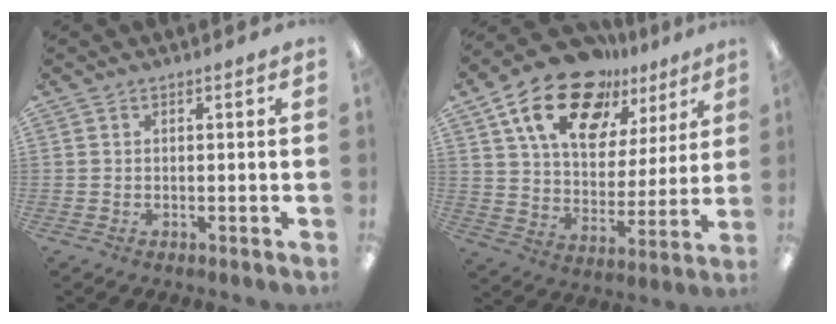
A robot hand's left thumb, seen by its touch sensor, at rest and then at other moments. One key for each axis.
{"total": 16.7, "fx": 10.4, "fy": 10.0, "fz": 8.3, "tx": -0.138, "ty": -0.053, "tz": 0.187}